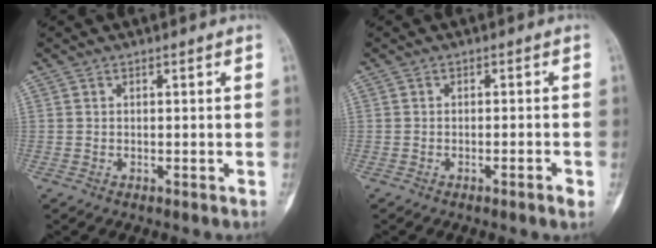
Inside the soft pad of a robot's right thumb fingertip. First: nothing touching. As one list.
[{"total": 1.9, "force": [-1.0, 0.0, 1.6], "torque": [-0.032, 0.003, -0.013]}]